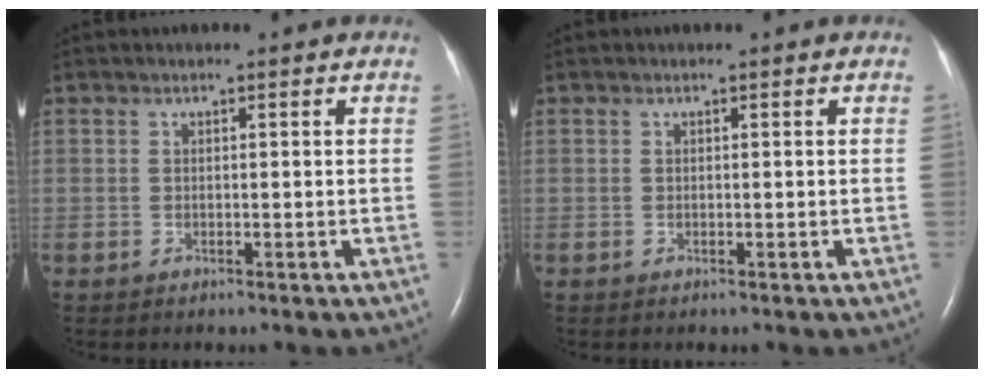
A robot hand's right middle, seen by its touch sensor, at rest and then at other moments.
{"total": 0.0}